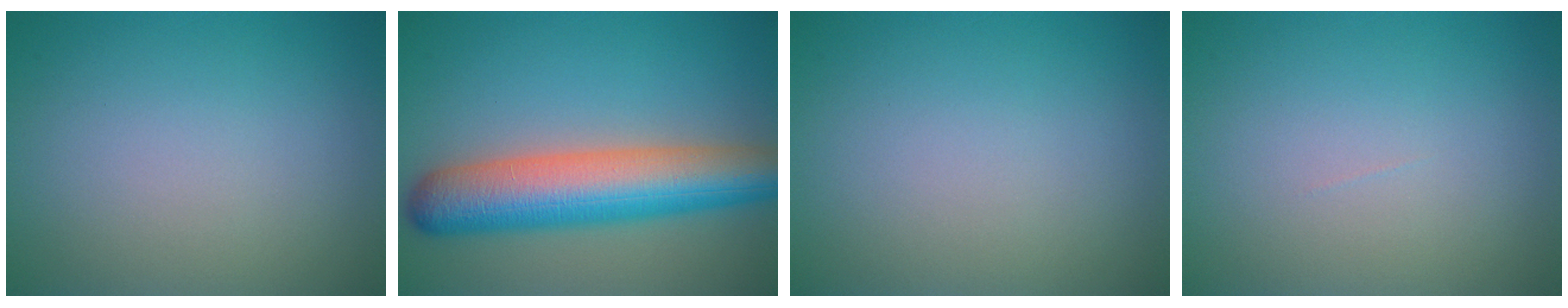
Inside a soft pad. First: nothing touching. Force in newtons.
{"total": 9.5, "press": 9.5, "slide": 0.2}
{"total": 0.0}
{"total": 0.0}